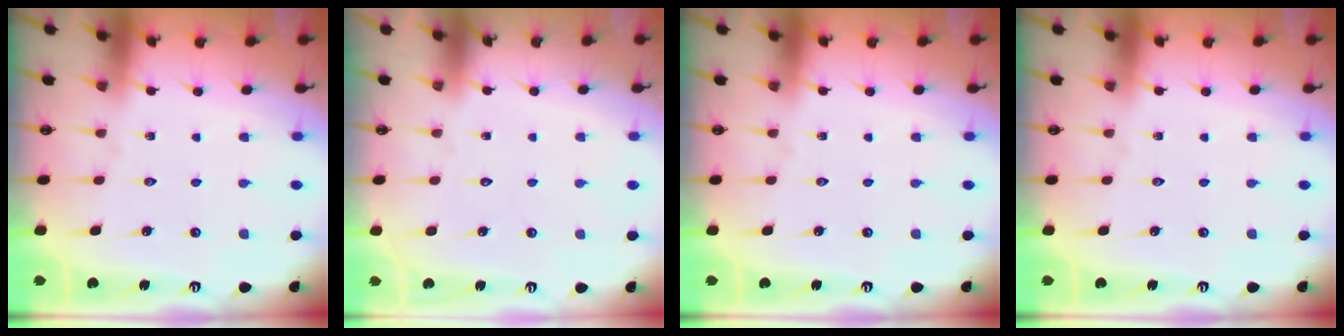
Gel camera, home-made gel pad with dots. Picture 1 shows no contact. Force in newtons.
{"total": 1.6, "press": 1.6, "slide": 0.1}
{"total": 0.0}
{"total": 0.0}